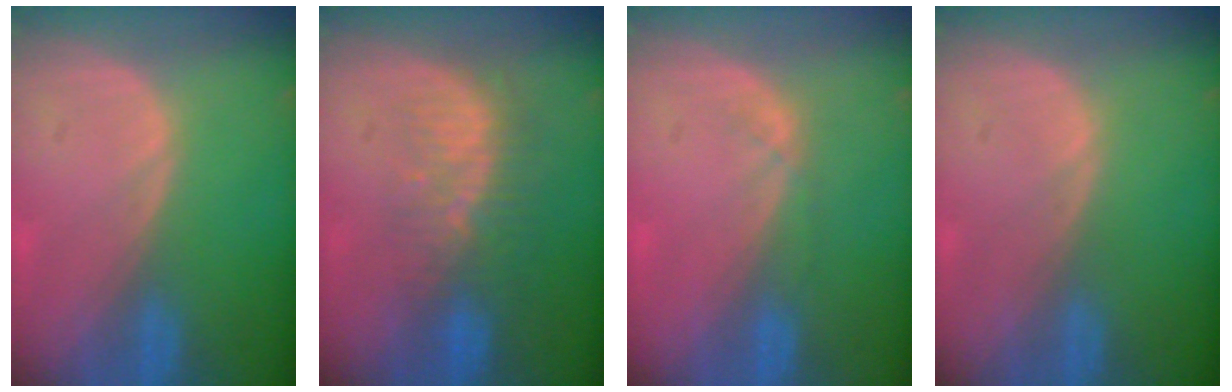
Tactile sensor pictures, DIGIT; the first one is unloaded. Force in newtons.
{"total": 8.1, "press": 7.0, "slide": 4.0}
{"total": 1.7, "press": 1.5, "slide": 0.8}
{"total": 0.0}